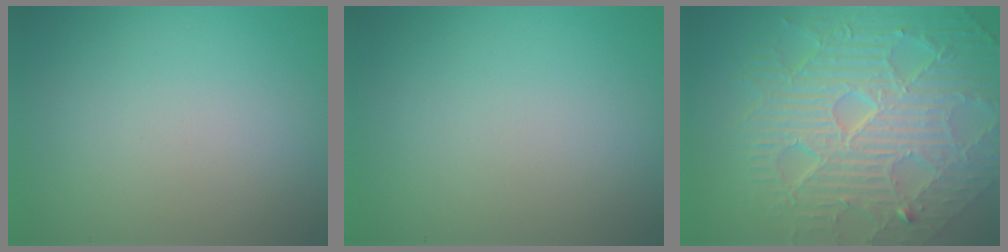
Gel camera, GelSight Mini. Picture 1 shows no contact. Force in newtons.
{"total": 0.0}
{"total": 10.8, "press": 7.0, "slide": 8.2}